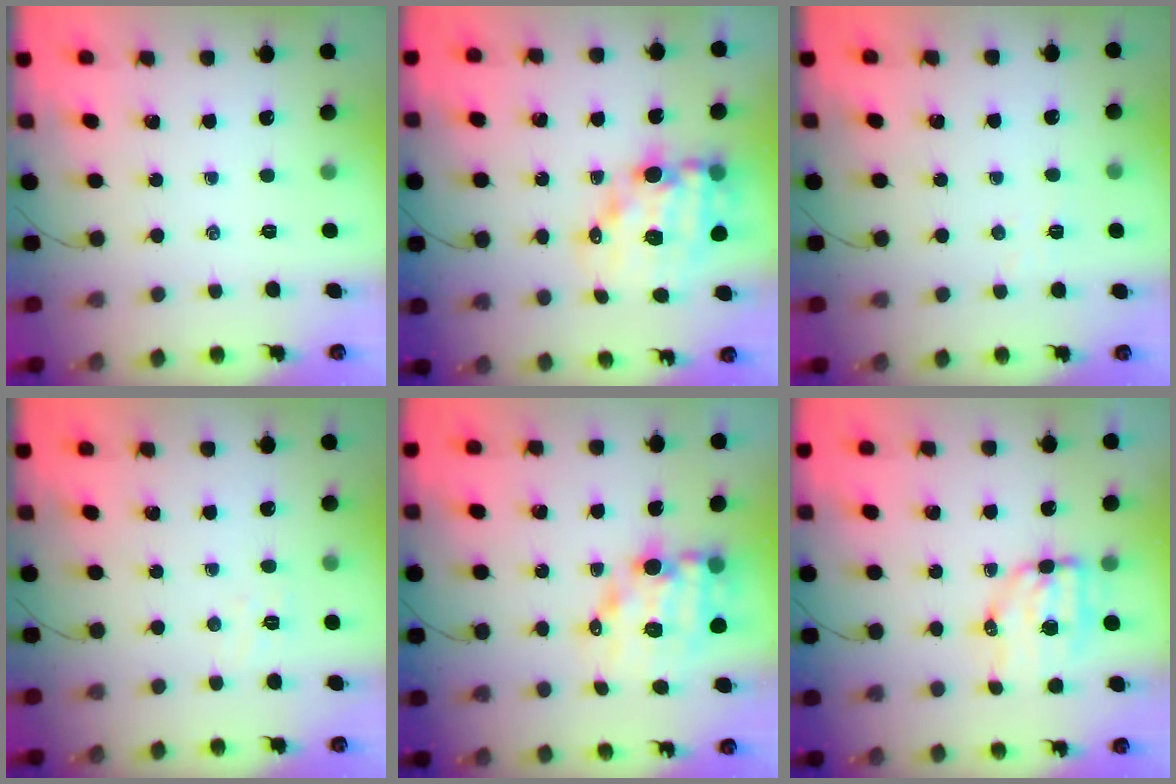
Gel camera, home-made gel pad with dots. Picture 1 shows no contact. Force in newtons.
{"total": 13.2, "press": 12.8, "slide": 3.4}
{"total": 2.6, "press": 2.5, "slide": 0.8}
{"total": 3.3, "press": 3.2, "slide": 0.8}
{"total": 10.4, "press": 10.0, "slide": 2.8}
{"total": 7.7, "press": 7.6, "slide": 1.1}